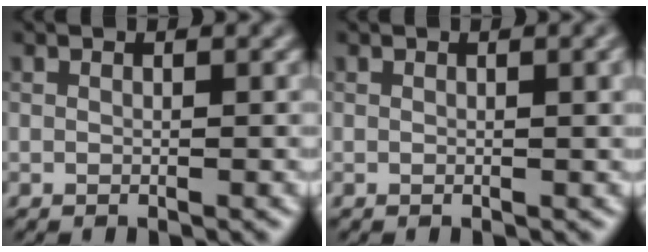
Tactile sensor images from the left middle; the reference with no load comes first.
{"total": 1.8, "force": [0.5, 0.5, 1.6], "torque": [-0.018, 0.005, 0.005]}